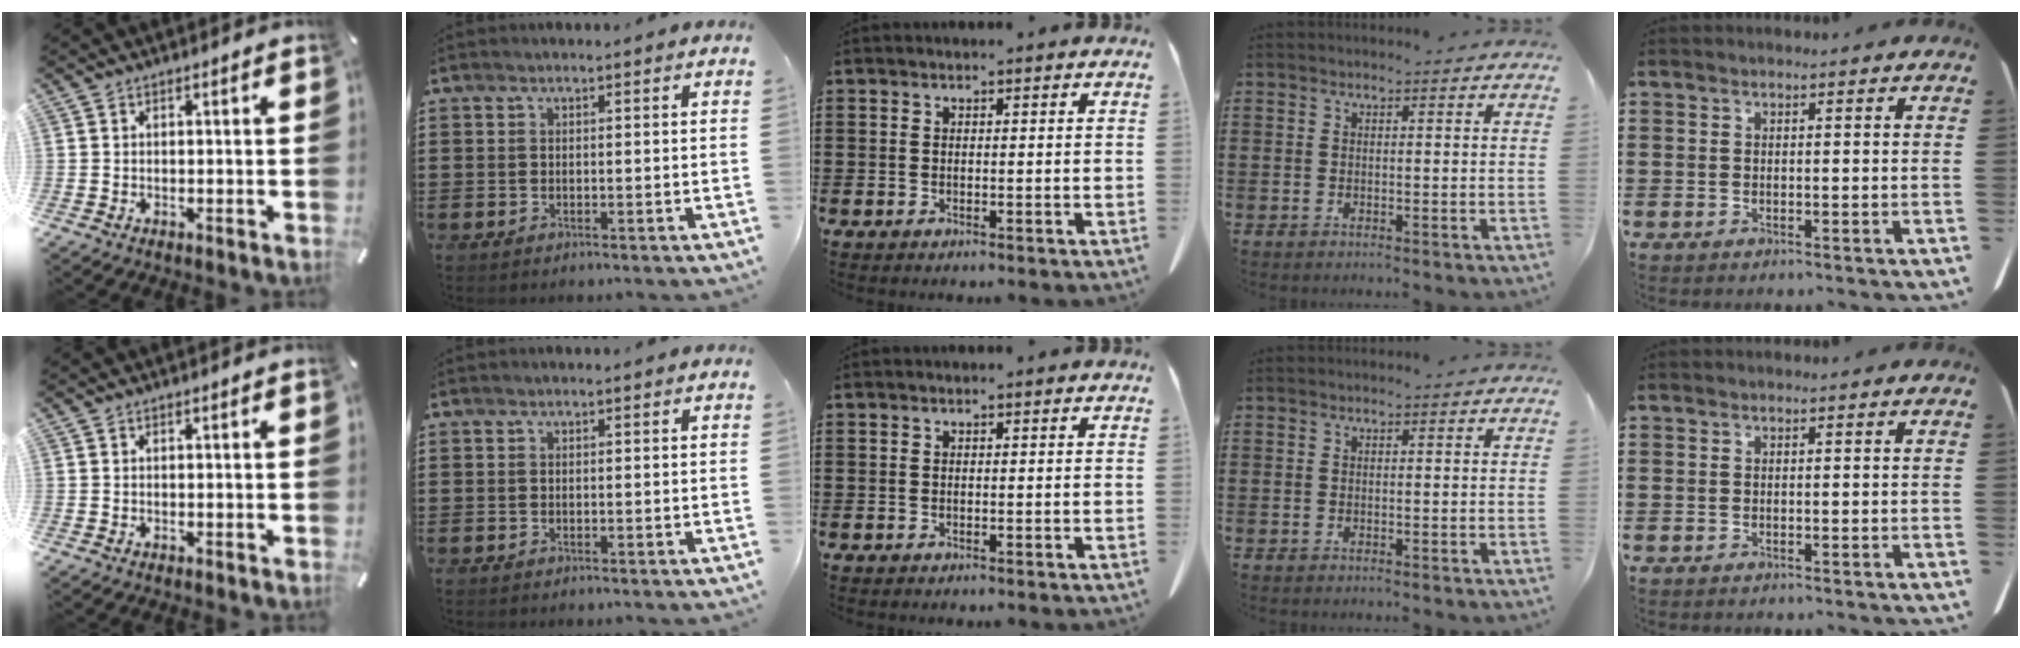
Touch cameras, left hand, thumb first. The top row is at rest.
{}